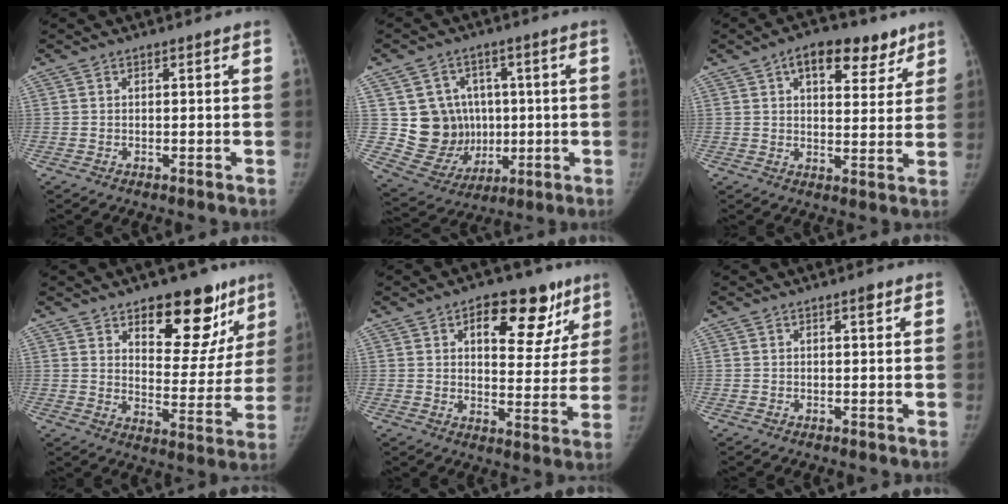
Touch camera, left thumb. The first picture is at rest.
{"total": 13.5, "force": [1.0, 12.4, 5.2], "torque": [-0.038, 0.003, 0.046]}
{"total": 11.9, "force": [6.7, 6.3, 7.6], "torque": [-0.069, -0.017, 0.095]}
{"total": 17.2, "force": [10.7, 8.7, 10.2], "torque": [-0.061, -0.063, 0.153]}
{"total": 14.6, "force": [7.6, 7.9, 9.7], "torque": [-0.068, -0.023, 0.103]}
{"total": 1.0, "force": [0.5, 0.3, 0.8], "torque": [-0.008, 0.000, 0.007]}